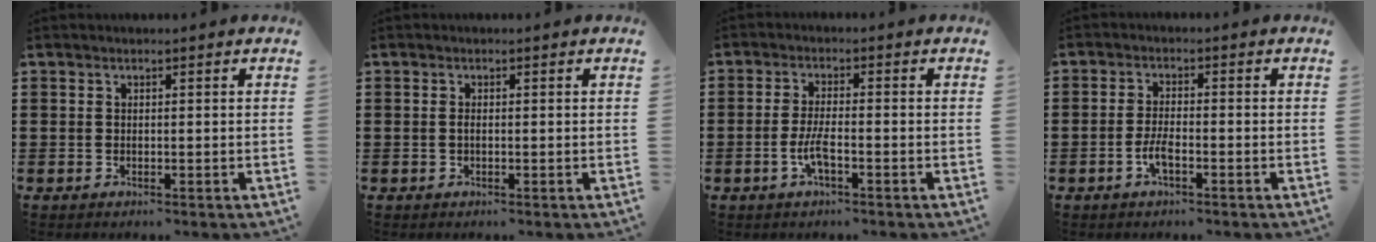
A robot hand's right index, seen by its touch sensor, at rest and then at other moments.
{"total": 0.5, "force": [-0.2, 0.0, 0.5], "torque": [-0.010, -0.004, -0.003]}
{"total": 3.9, "force": [-1.5, 0.8, 3.5], "torque": [-0.081, -0.006, -0.033]}
{"total": 3.1, "force": [-1.4, 0.9, 2.6], "torque": [-0.060, -0.002, -0.031]}